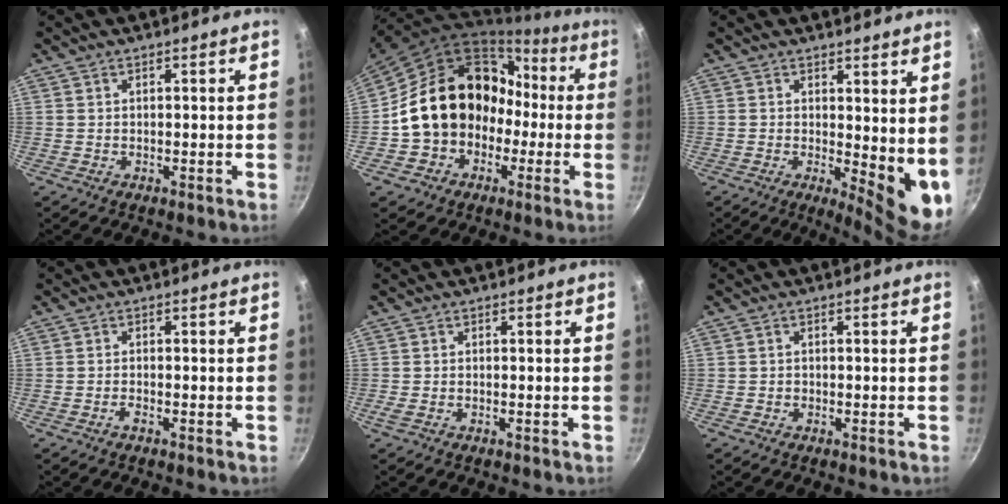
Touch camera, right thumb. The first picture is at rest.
{"total": 19.3, "force": [-1.5, 16.0, 10.8], "torque": [-0.150, 0.075, -0.013]}
{"total": 8.8, "force": [1.2, 3.5, 7.9], "torque": [-0.088, -0.024, 0.021]}
{"total": 1.2, "force": [-0.8, 0.3, 0.9], "torque": [-0.026, 0.005, -0.021]}
{"total": 1.0, "force": [-0.4, 0.4, 0.9], "torque": [-0.022, 0.002, -0.011]}
{"total": 0.5, "force": [-0.3, 0.4, 0.1], "torque": [-0.001, 0.003, -0.006]}